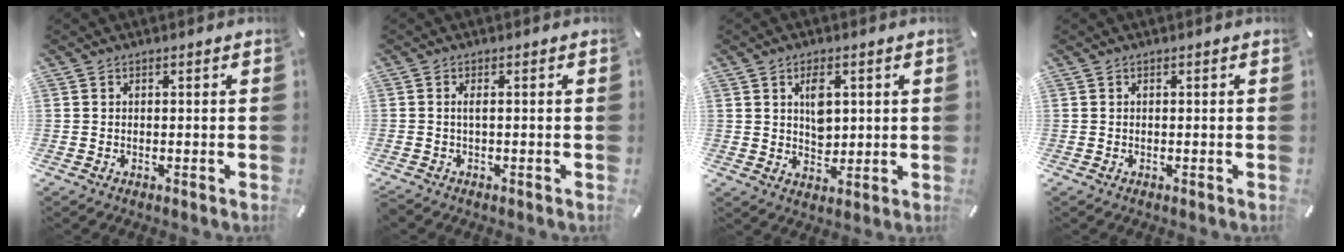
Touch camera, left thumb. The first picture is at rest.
{"total": 1.4, "force": [-0.2, 0.3, 1.3], "torque": [-0.033, -0.004, -0.006]}
{"total": 5.8, "force": [1.7, 3.8, 4.0], "torque": [-0.055, -0.007, 0.023]}
{"total": 0.0}